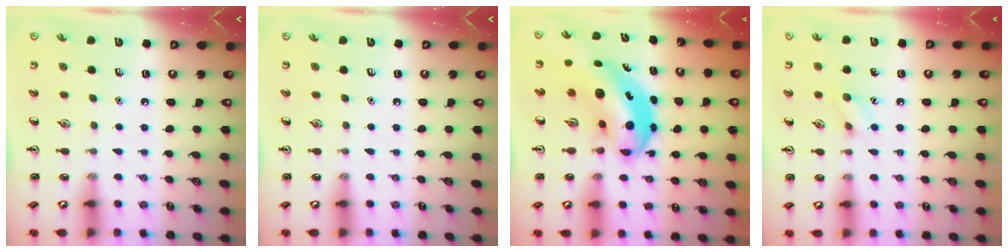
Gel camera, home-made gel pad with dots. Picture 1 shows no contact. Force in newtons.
{"total": 0.0}
{"total": 8.7, "press": 8.3, "slide": 2.3}
{"total": 6.1, "press": 6.0, "slide": 1.0}